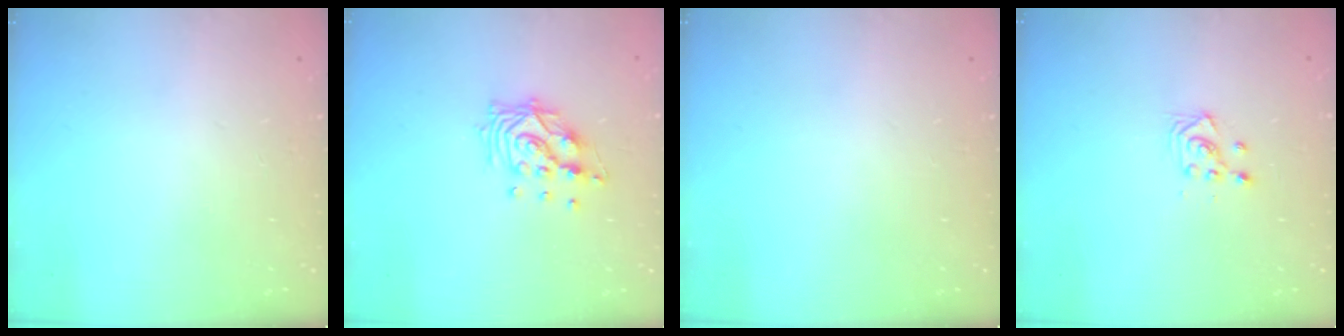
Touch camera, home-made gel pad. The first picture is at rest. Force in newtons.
{"total": 10.8, "press": 10.8, "slide": 0.7}
{"total": 0.0}
{"total": 3.0, "press": 2.9, "slide": 0.8}